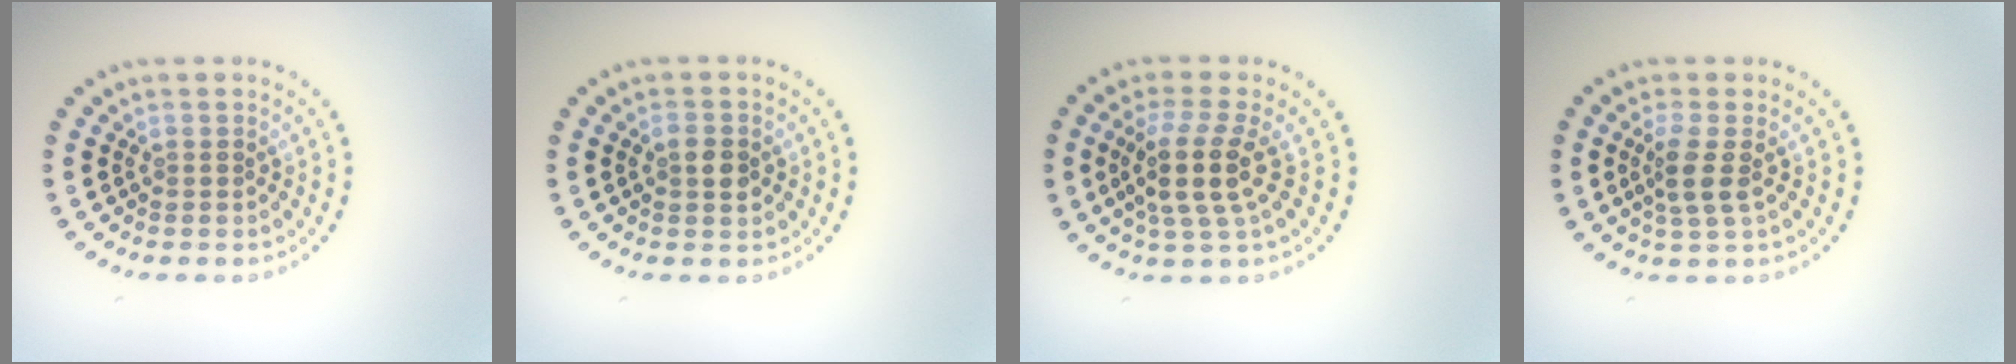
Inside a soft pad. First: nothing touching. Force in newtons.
{"total": 1.7, "press": 1.7, "slide": 0.2}
{"total": 4.0, "press": 3.1, "slide": 2.5}
{"total": 2.4, "press": 1.9, "slide": 1.5}